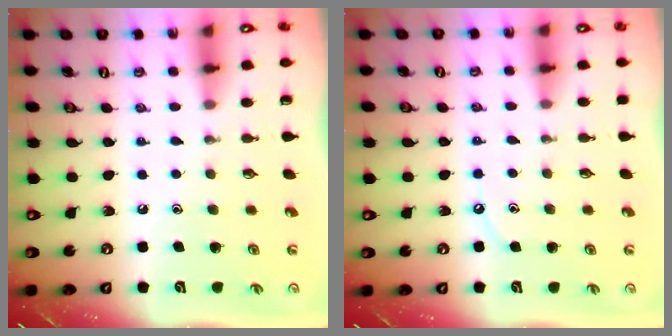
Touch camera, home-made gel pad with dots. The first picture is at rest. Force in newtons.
{"total": 3.6, "press": 3.5, "slide": 0.5}